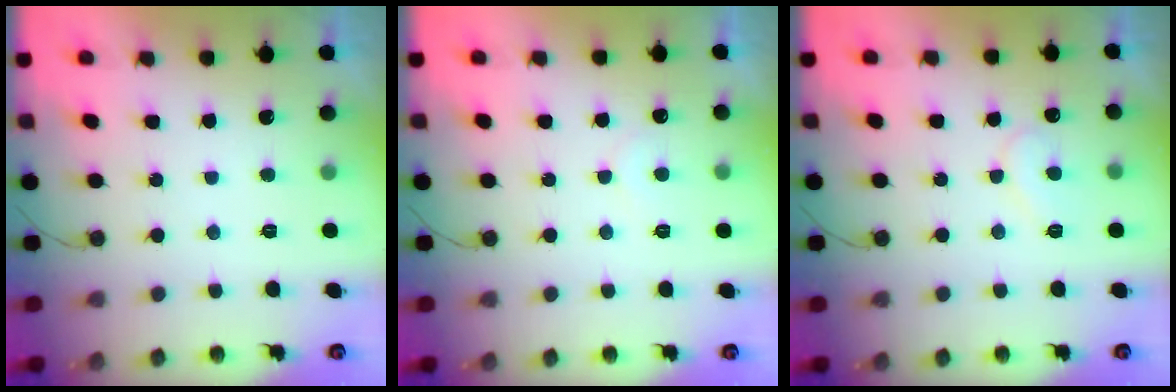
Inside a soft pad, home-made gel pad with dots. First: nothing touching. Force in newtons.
{"total": 4.0, "press": 4.0, "slide": 0.3}
{"total": 7.5, "press": 7.4, "slide": 0.5}